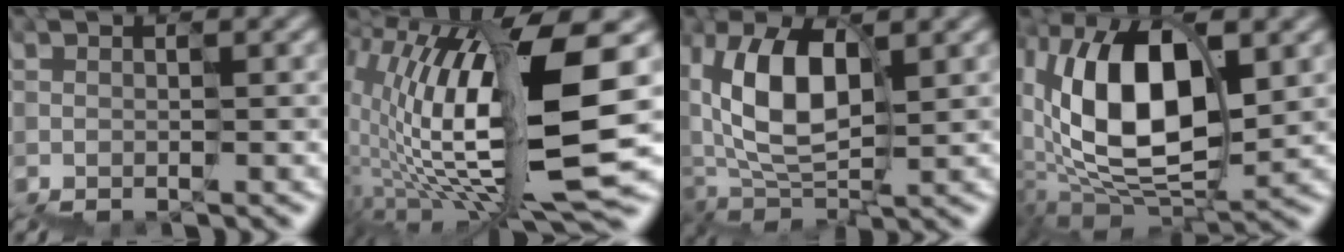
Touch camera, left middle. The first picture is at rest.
{"total": 12.9, "force": [2.5, 4.1, 12.0], "torque": [-0.250, 0.017, 0.059]}
{"total": 5.9, "force": [1.7, 4.0, 4.0], "torque": [-0.107, 0.021, 0.027]}
{"total": 8.9, "force": [2.0, 4.9, 7.1], "torque": [-0.140, 0.017, 0.034]}